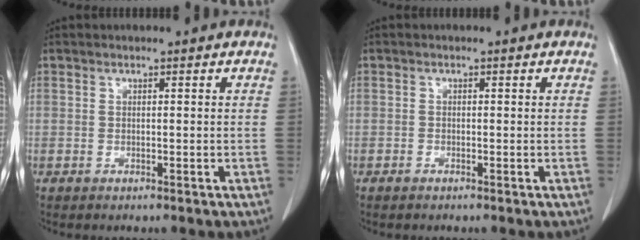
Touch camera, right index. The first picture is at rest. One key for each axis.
{"total": 0.9, "fx": -0.5, "fy": 0.5, "fz": 0.5, "tx": -0.009, "ty": 0.001, "tz": -0.006}